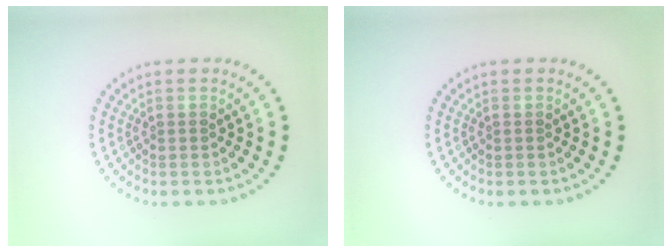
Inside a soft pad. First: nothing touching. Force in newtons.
{"total": 0.0}